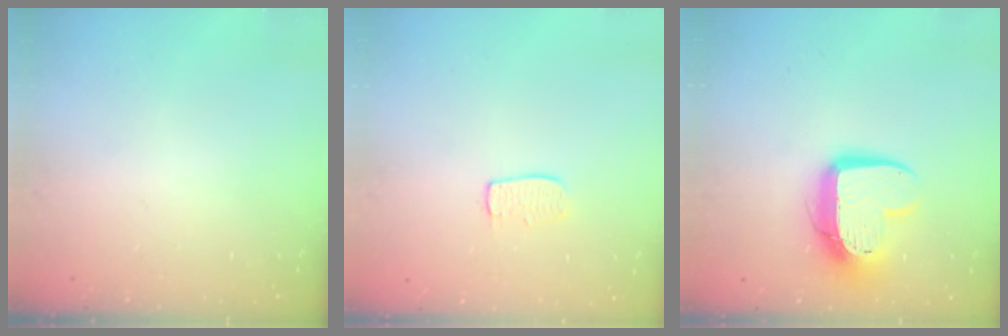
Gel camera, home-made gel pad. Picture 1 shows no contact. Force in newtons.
{"total": 5.2, "press": 5.2, "slide": 0.3}
{"total": 14.4, "press": 14.3, "slide": 1.2}